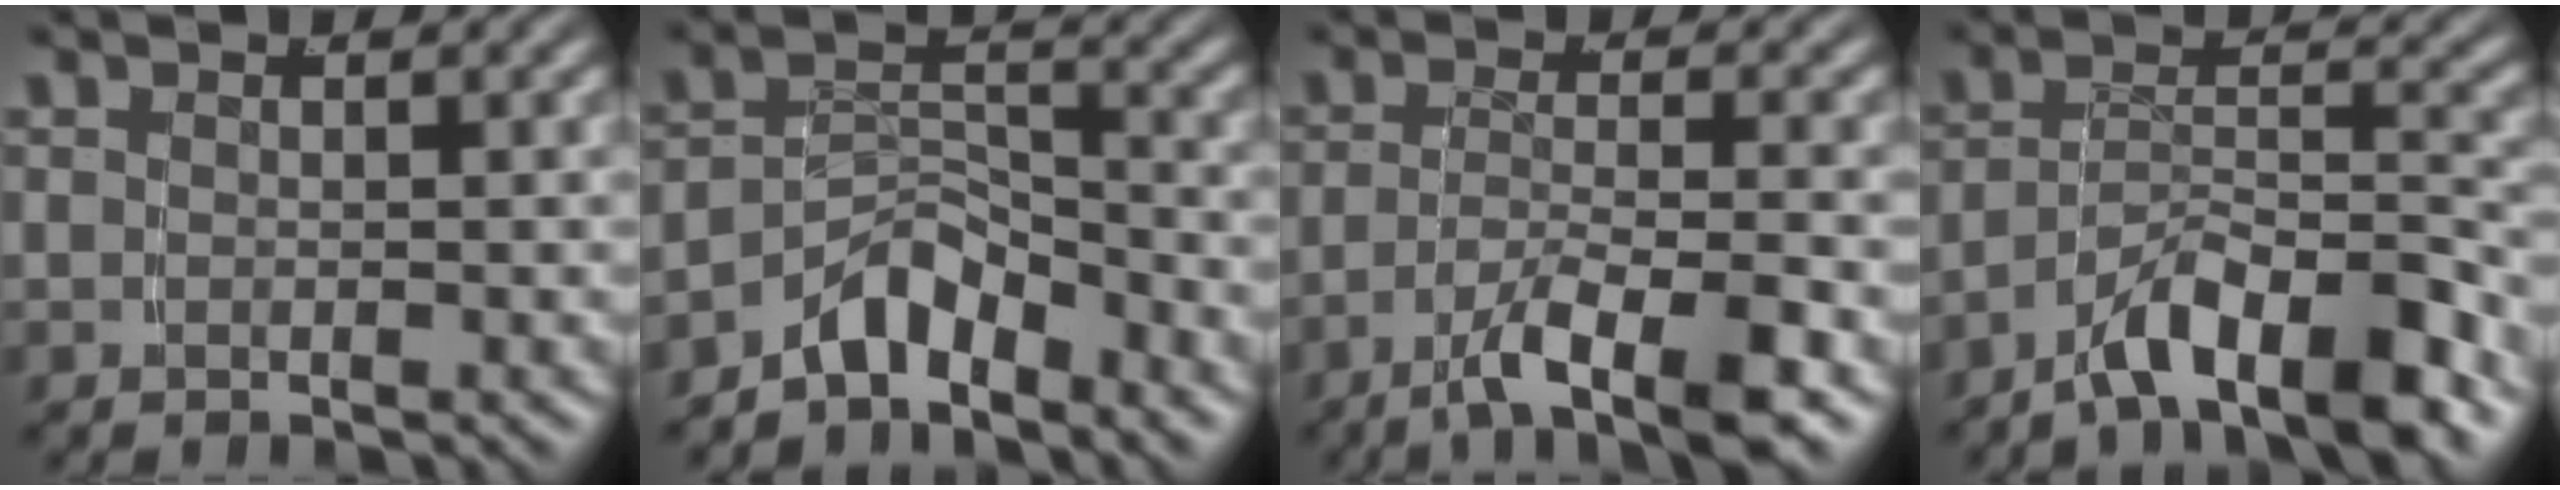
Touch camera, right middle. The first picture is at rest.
{"total": 5.2, "force": [-4.1, 2.1, 2.4], "torque": [-0.020, 0.003, -0.073]}
{"total": 5.8, "force": [-3.7, 0.9, 4.4], "torque": [-0.069, -0.014, -0.052]}
{"total": 6.3, "force": [-4.5, 1.8, 4.1], "torque": [-0.056, 0.001, -0.073]}